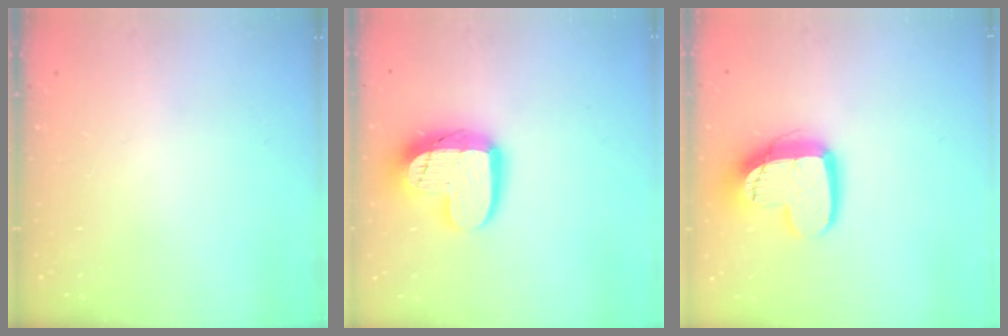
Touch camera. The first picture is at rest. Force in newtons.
{"total": 15.1, "press": 15.1, "slide": 1.3}
{"total": 14.0, "press": 13.9, "slide": 1.3}